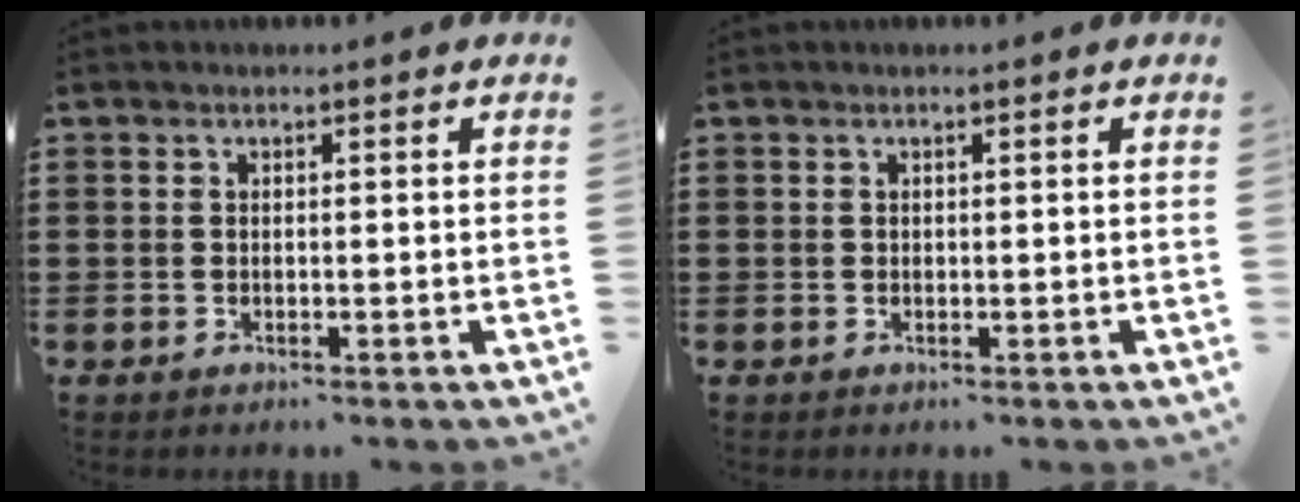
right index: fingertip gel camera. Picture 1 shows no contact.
{"total": 0.0}